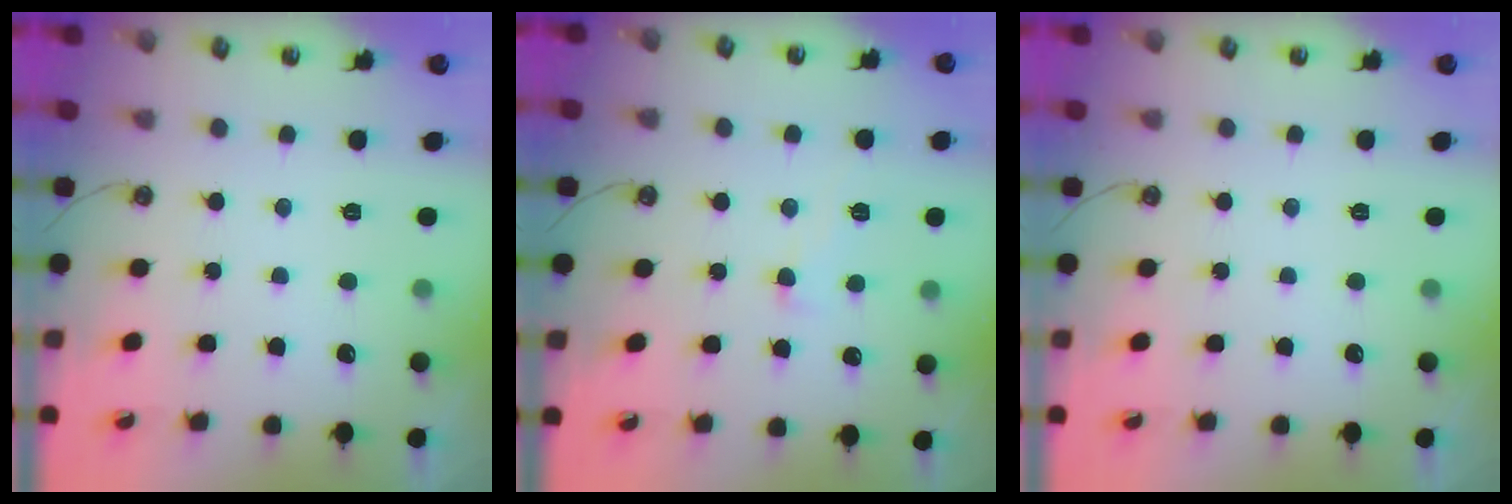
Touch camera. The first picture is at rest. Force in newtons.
{"total": 1.7, "press": 1.7, "slide": 0.2}
{"total": 0.0}